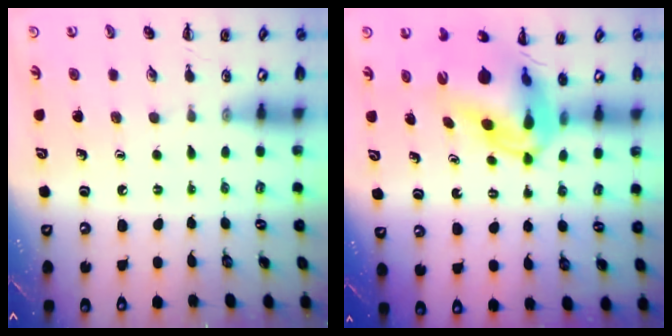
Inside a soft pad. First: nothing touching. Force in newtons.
{"total": 7.7, "press": 7.2, "slide": 2.7}